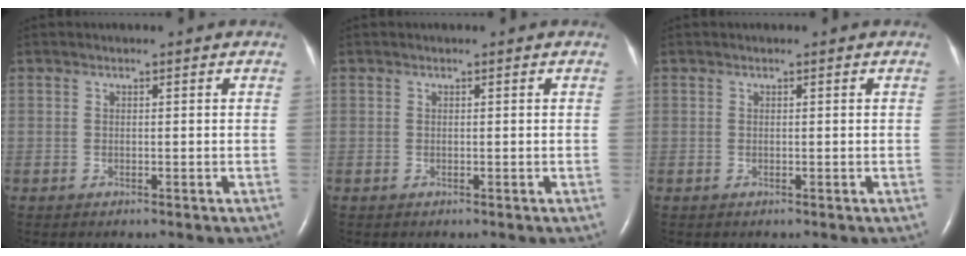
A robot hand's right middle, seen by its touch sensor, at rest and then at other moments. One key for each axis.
{"total": 0.0}
{"total": 0.0}